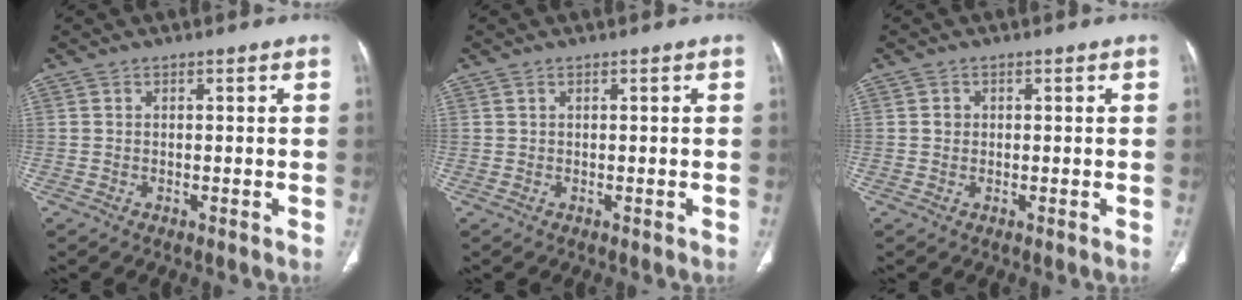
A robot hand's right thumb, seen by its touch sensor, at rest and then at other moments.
{"total": 0.0}
{"total": 1.1, "force": [0.3, 1.0, 0.2], "torque": [0.001, 0.002, 0.004]}